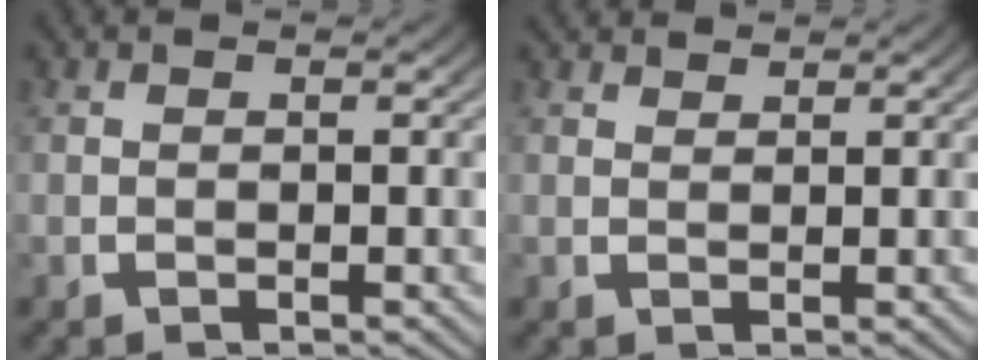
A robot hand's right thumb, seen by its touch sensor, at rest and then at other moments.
{"total": 1.7, "force": [1.7, 0.1, 0.1], "torque": [0.003, -0.001, 0.033]}